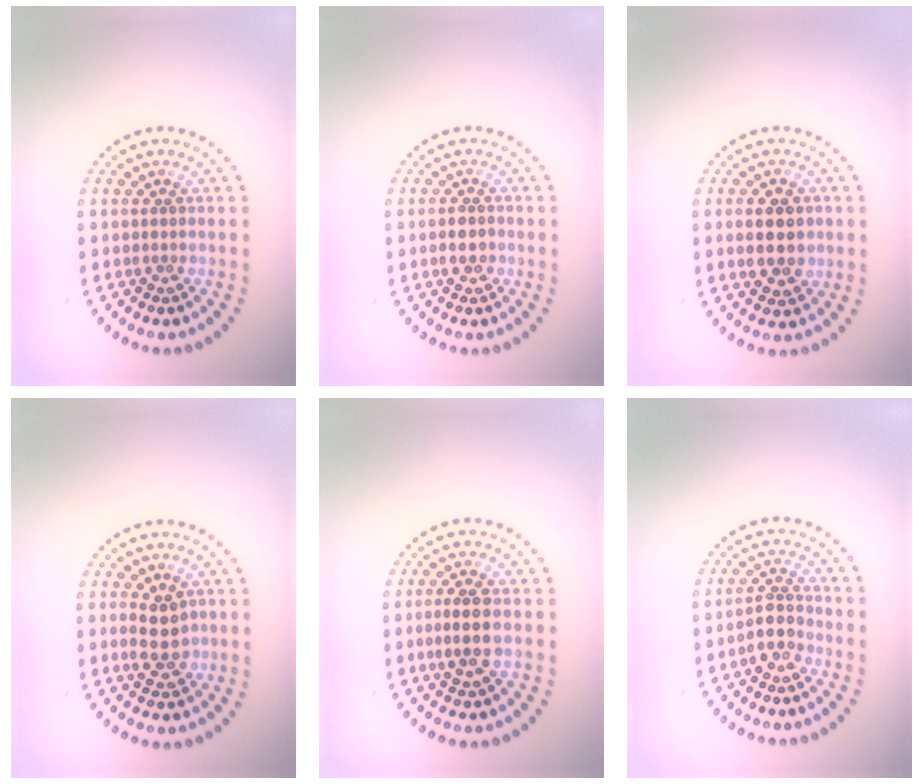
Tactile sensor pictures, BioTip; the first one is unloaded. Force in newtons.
{"total": 1.5, "press": 1.5, "slide": 0.2}
{"total": 3.9, "press": 3.9, "slide": 0.2}
{"total": 2.8, "press": 2.8, "slide": 0.3}
{"total": 2.9, "press": 2.8, "slide": 0.8}
{"total": 2.4, "press": 2.1, "slide": 1.2}